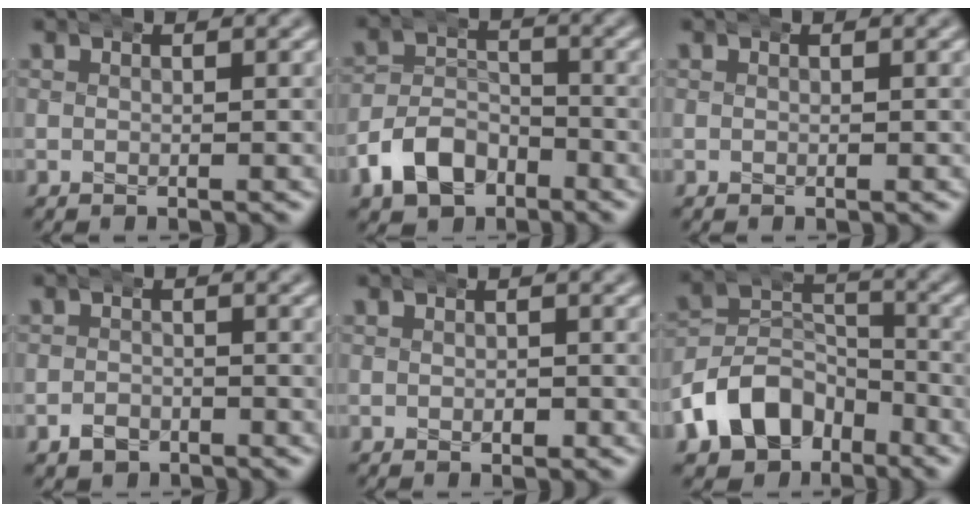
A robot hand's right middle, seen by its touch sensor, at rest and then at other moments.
{"total": 5.1, "force": [-3.3, 3.6, 1.6], "torque": [-0.026, -0.004, -0.060]}
{"total": 0.0}
{"total": 1.7, "force": [-1.4, 1.0, -0.1], "torque": [0.001, -0.004, -0.023]}
{"total": 0.6, "force": [0.0, 0.5, 0.4], "torque": [-0.005, -0.001, 0.000]}
{"total": 6.8, "force": [-3.5, 5.2, 2.5], "torque": [-0.041, -0.010, -0.062]}